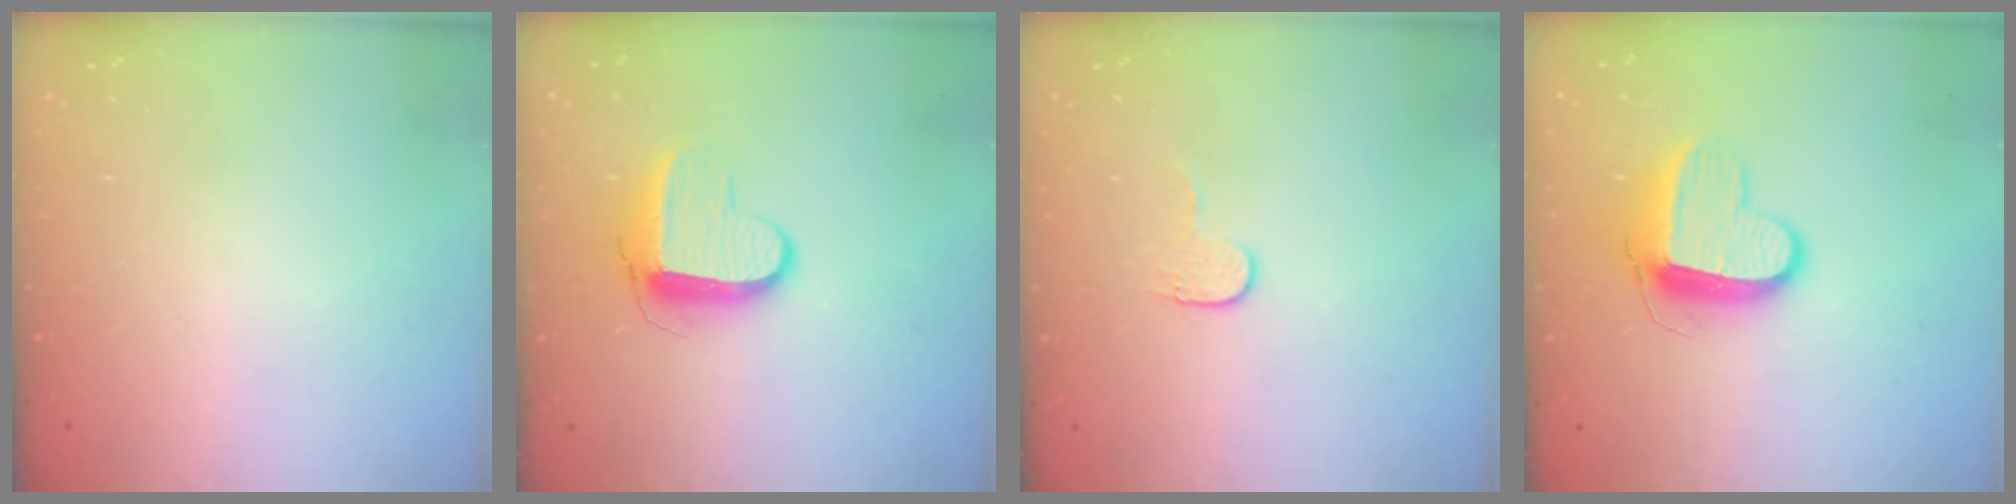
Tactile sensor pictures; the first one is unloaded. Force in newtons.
{"total": 8.9, "press": 8.9, "slide": 0.9}
{"total": 3.4, "press": 3.4, "slide": 0.4}
{"total": 10.3, "press": 10.2, "slide": 1.3}